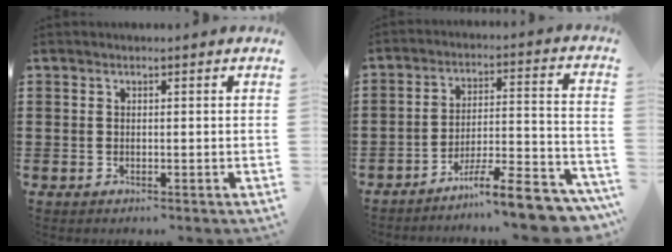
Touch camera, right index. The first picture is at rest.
{"total": 9.8, "force": [-8.3, 0.8, 5.2], "torque": [-0.069, 0.018, -0.156]}